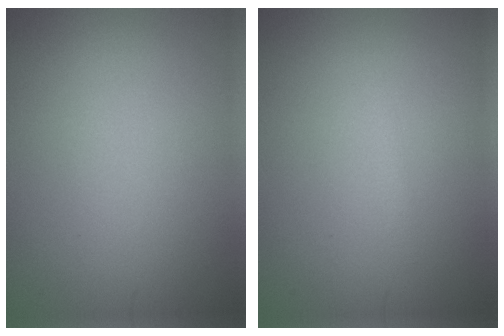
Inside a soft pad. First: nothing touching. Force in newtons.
{"total": 0.7, "press": 0.6, "slide": 0.1}